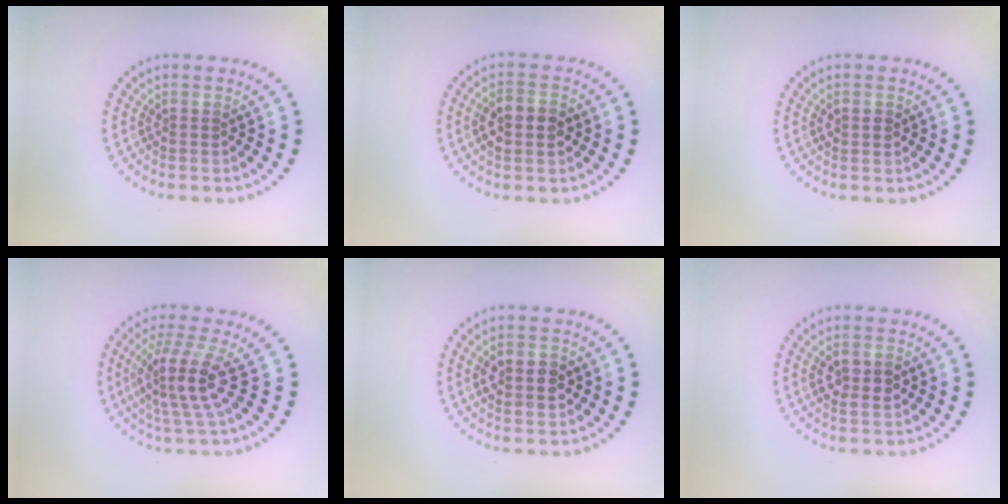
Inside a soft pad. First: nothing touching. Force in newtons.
{"total": 3.0, "press": 2.9, "slide": 0.4}
{"total": 1.5, "press": 1.5, "slide": 0.1}
{"total": 4.3, "press": 3.2, "slide": 2.8}
{"total": 3.6, "press": 3.6, "slide": 0.2}
{"total": 2.5, "press": 2.5, "slide": 0.2}